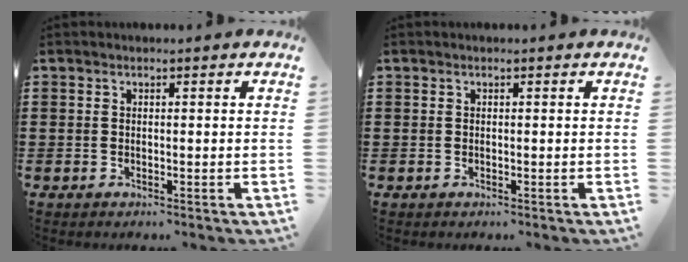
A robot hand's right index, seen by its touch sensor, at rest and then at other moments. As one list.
[{"total": 0.0}]